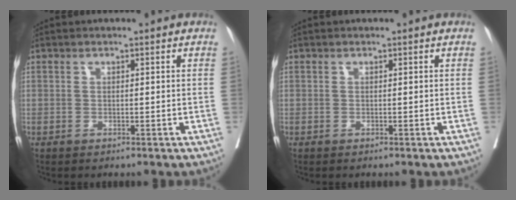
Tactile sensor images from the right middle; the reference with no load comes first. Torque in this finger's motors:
{"motor_torque": [0.00, 0.00, 0.00, 0.00]}